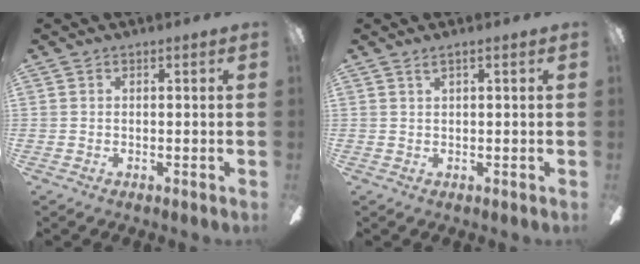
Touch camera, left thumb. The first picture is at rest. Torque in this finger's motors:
{"motor_torque": [0.18, 0.09, -0.06, -0.02, -0.01]}